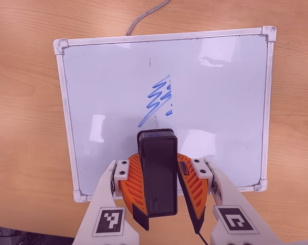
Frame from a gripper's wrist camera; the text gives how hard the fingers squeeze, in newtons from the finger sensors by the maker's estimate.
{"total": 8.6, "left": 9.4, "right": 7.7}